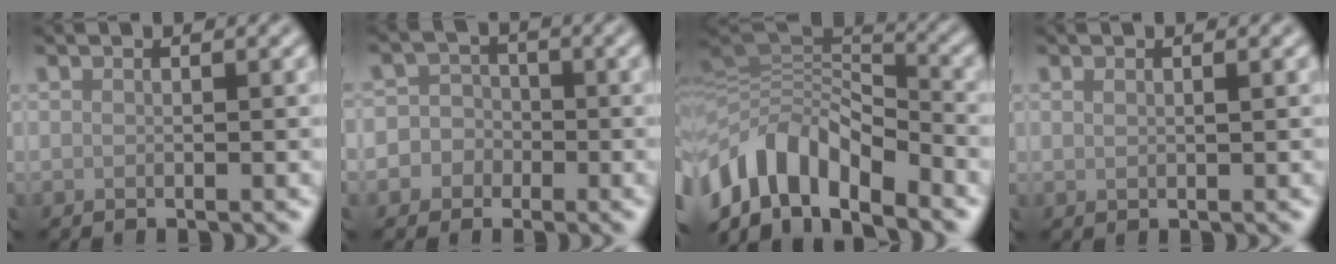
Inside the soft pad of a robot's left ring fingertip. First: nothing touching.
{"total": 5.6, "force": [-2.0, 5.2, 0.9], "torque": [0.004, 0.011, -0.064]}
{"total": 8.6, "force": [-5.0, 4.7, 5.2], "torque": [-0.083, 0.004, -0.100]}
{"total": 0.7, "force": [0.3, 0.3, 0.5], "torque": [-0.012, 0.000, 0.007]}